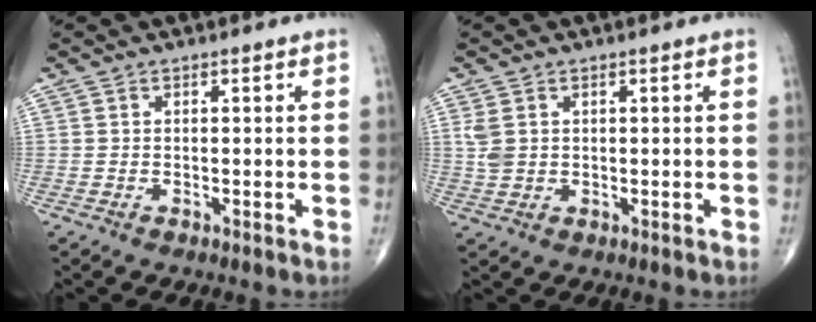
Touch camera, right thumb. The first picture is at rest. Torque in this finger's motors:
{"motor_torque": [0.06, -0.45, 0.24, 0.29, 0.03]}